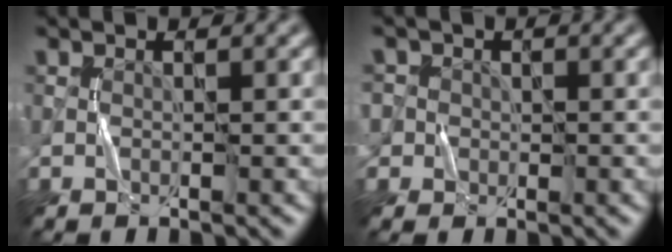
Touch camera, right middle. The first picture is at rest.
{"total": 3.5, "force": [0.6, 3.3, 1.0], "torque": [-0.005, 0.020, -0.007]}